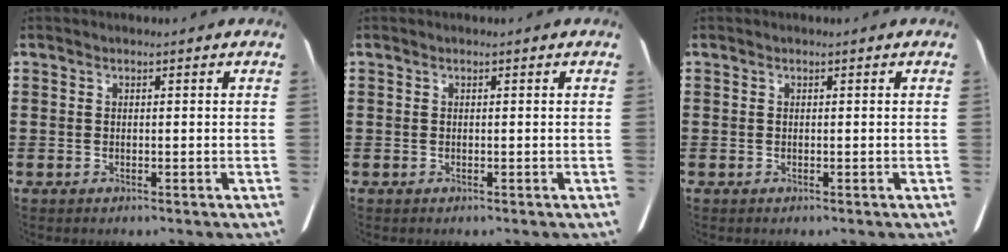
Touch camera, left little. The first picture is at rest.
{"total": 0.0}
{"total": 0.0}